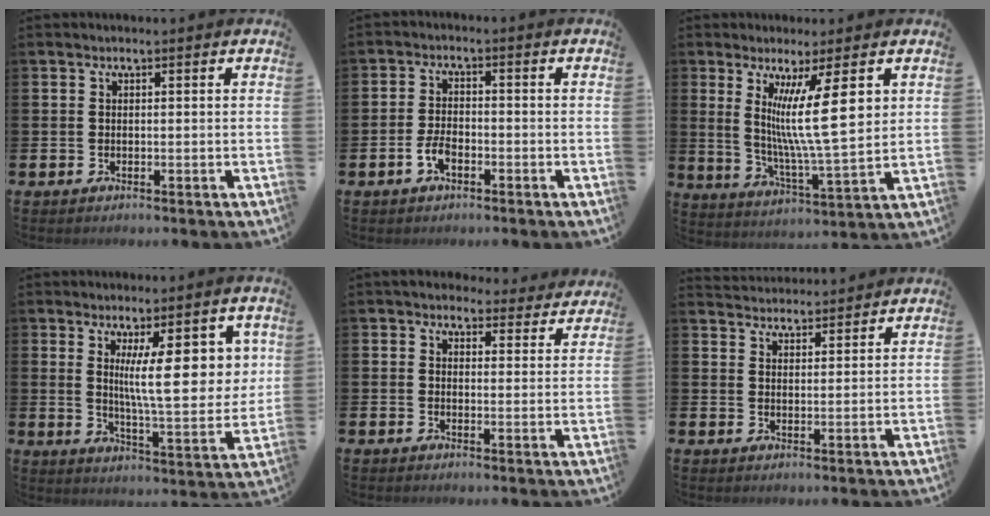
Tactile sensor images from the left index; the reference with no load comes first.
{"total": 3.1, "force": [-1.4, 1.5, 2.2], "torque": [-0.056, 0.006, -0.028]}
{"total": 11.1, "force": [5.3, 1.1, 9.7], "torque": [-0.176, -0.032, 0.084]}
{"total": 11.4, "force": [4.1, 3.1, 10.2], "torque": [-0.168, -0.018, 0.065]}
{"total": 3.8, "force": [3.5, 1.5, 0.4], "torque": [-0.011, -0.019, 0.061]}
{"total": 3.6, "force": [3.6, 0.6, -0.3], "torque": [-0.004, -0.018, 0.066]}